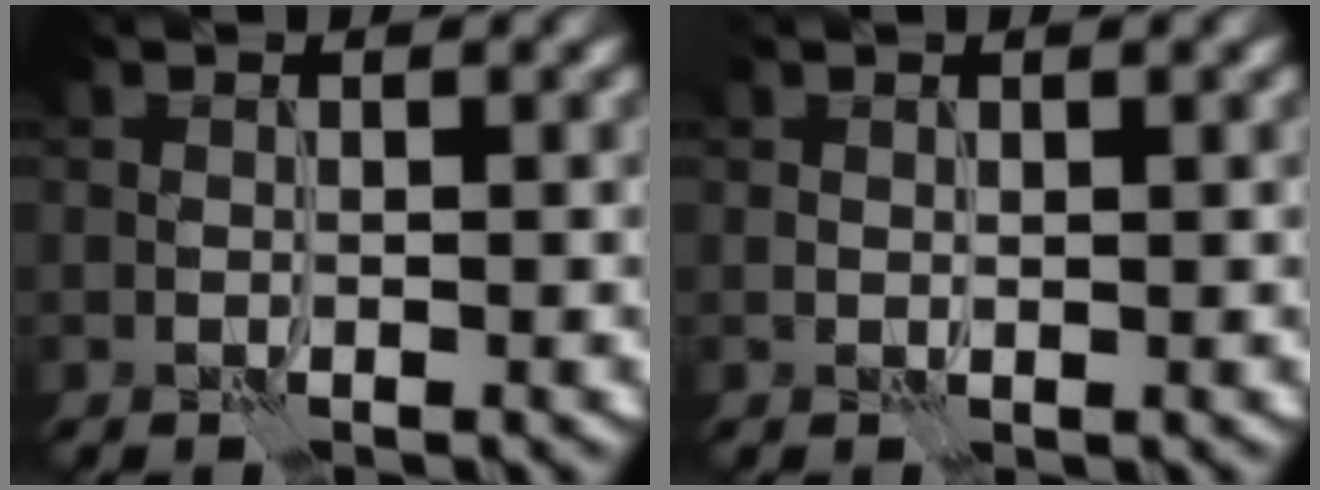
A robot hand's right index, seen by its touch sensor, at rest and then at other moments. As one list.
[{"total": 0.6, "force": [0.3, 0.2, 0.5], "torque": [-0.010, 0.001, 0.007]}]